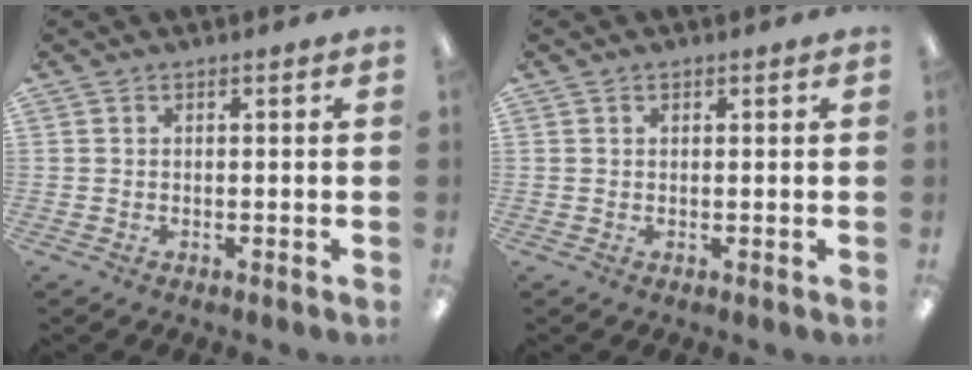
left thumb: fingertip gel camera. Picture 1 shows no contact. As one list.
[{"total": 0.6, "force": [0.3, 0.4, 0.3], "torque": [0.002, -0.001, 0.003]}]